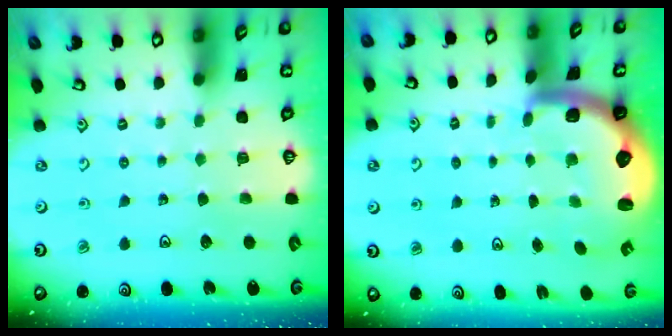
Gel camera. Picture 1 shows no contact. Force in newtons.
{"total": 2.9, "press": 2.6, "slide": 1.4}